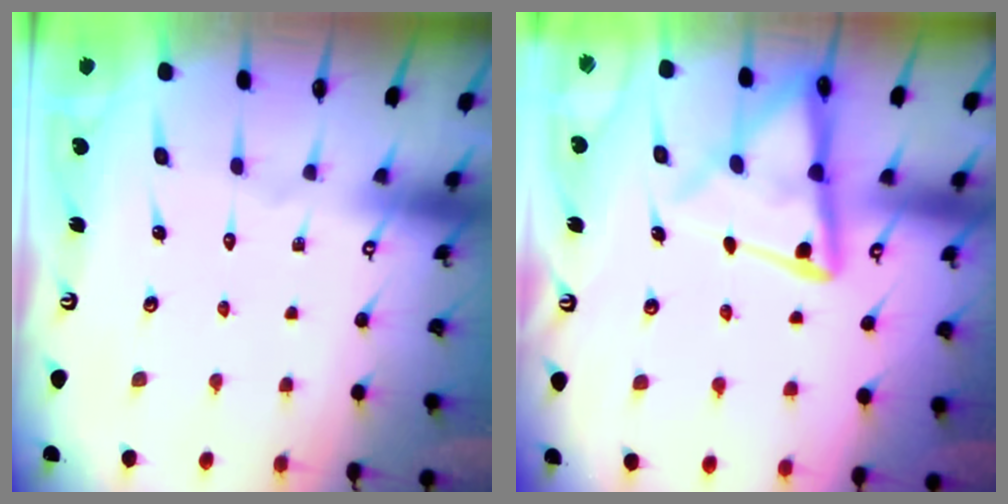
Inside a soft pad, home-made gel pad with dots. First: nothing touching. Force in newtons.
{"total": 11.7, "press": 11.7, "slide": 1.1}